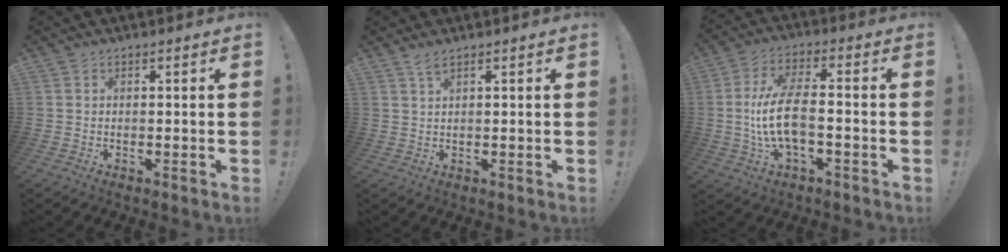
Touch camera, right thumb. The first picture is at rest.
{"total": 2.0, "force": [1.4, 0.2, 1.4], "torque": [-0.030, -0.004, 0.026]}
{"total": 10.8, "force": [-2.1, 3.6, 10.0], "torque": [-0.211, 0.002, -0.039]}